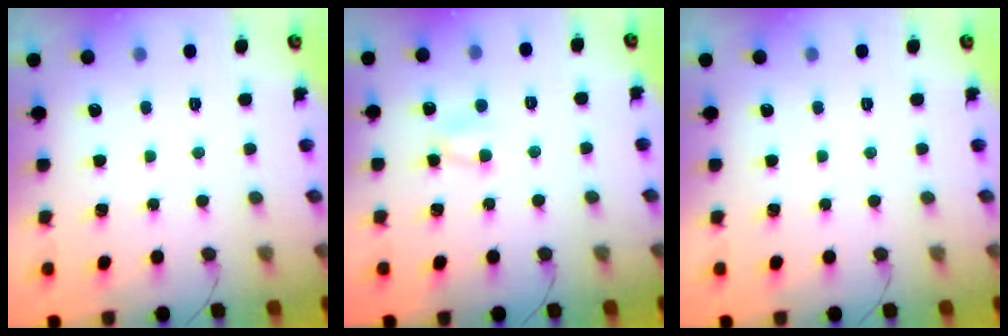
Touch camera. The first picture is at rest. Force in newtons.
{"total": 3.8, "press": 3.7, "slide": 0.7}
{"total": 0.0}